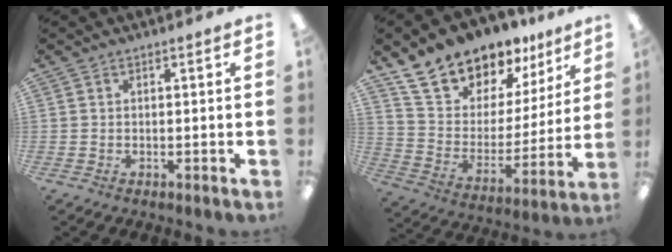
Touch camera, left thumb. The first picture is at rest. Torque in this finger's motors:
{"motor_torque": [0.72, 0.70, 1.45, -1.32, 0.18]}